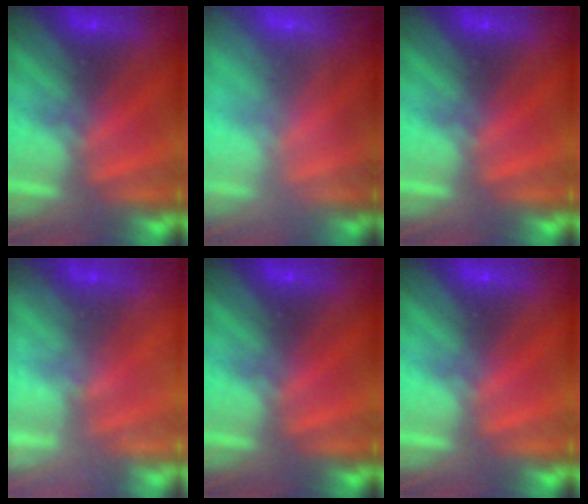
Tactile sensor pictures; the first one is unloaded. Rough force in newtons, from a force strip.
{"total": 1.1}
{"total": 0.0}
{"total": 2.4}
{"total": 0.0}
{"total": 0.0}